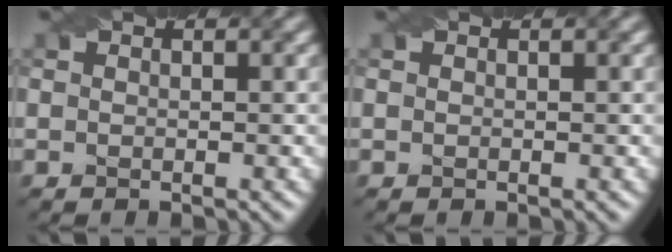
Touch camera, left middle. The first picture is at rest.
{"total": 0.0}